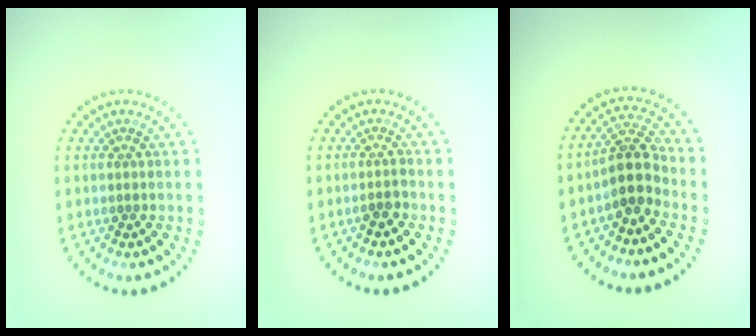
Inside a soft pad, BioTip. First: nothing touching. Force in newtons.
{"total": 1.3, "press": 1.1, "slide": 0.7}
{"total": 3.5, "press": 2.8, "slide": 2.1}